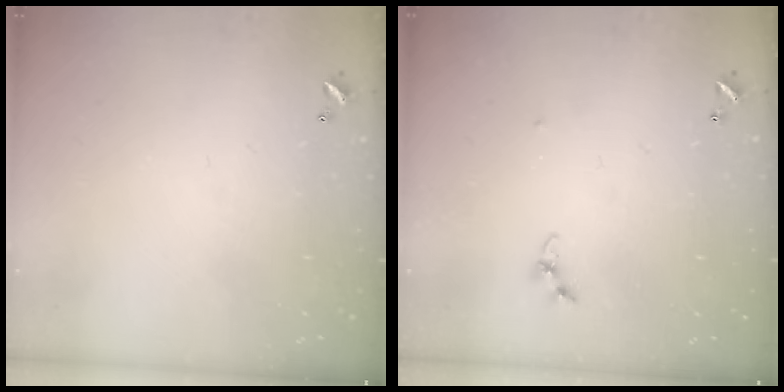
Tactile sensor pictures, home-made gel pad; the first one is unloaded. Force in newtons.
{"total": 3.5, "press": 3.4, "slide": 0.4}